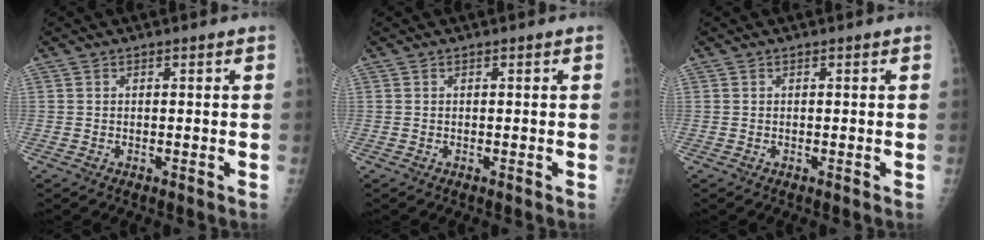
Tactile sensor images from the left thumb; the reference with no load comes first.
{"total": 0.0}
{"total": 0.0}